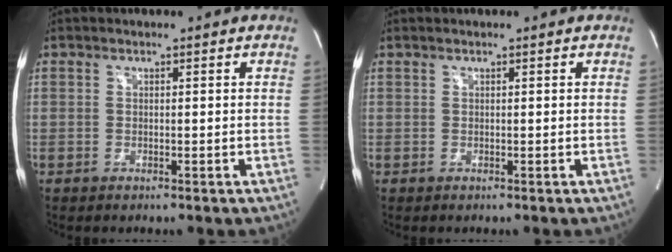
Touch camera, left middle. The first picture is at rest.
{"total": 0.0}